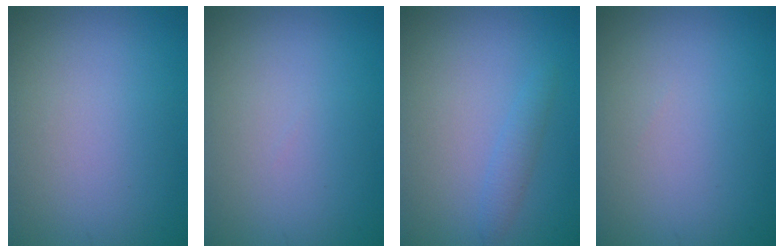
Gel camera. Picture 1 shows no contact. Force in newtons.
{"total": 0.0}
{"total": 1.3, "press": 1.3, "slide": 0.1}
{"total": 0.0}